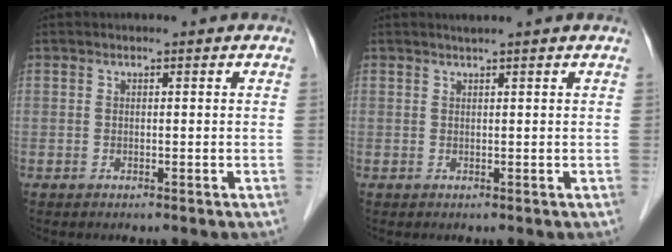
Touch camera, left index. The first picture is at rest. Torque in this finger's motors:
{"motor_torque": [-0.07, 0.18, -0.05, -0.01]}